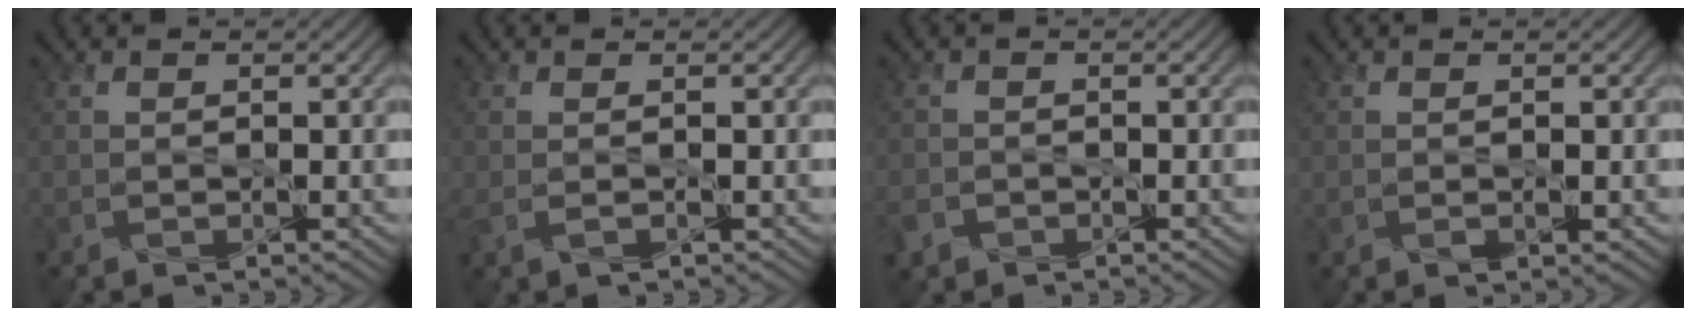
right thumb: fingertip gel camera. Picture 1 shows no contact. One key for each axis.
{"total": 1.6, "fx": -0.2, "fy": 0.6, "fz": 1.5, "tx": -0.041, "ty": -0.006, "tz": -0.006}
{"total": 2.5, "fx": -1.5, "fy": 1.9, "fz": 0.8, "tx": -0.028, "ty": -0.010, "tz": -0.036}
{"total": 0.7, "fx": -0.1, "fy": 0.3, "fz": 0.7, "tx": -0.013, "ty": -0.004, "tz": 0.000}